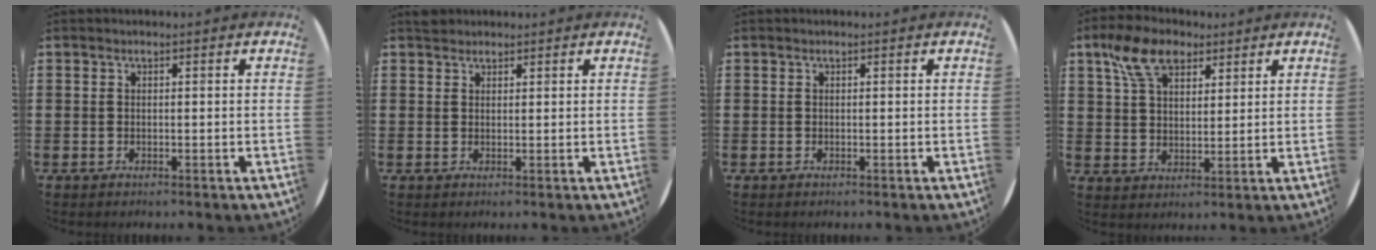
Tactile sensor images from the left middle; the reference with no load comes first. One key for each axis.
{"total": 1.2, "fx": 1.2, "fy": 0.4, "fz": 0.0, "tx": 0.006, "ty": 0.000, "tz": 0.022}
{"total": 0.0}
{"total": 7.9, "fx": 5.1, "fy": 4.4, "fz": 4.1, "tx": -0.090, "ty": 0.002, "tz": 0.095}